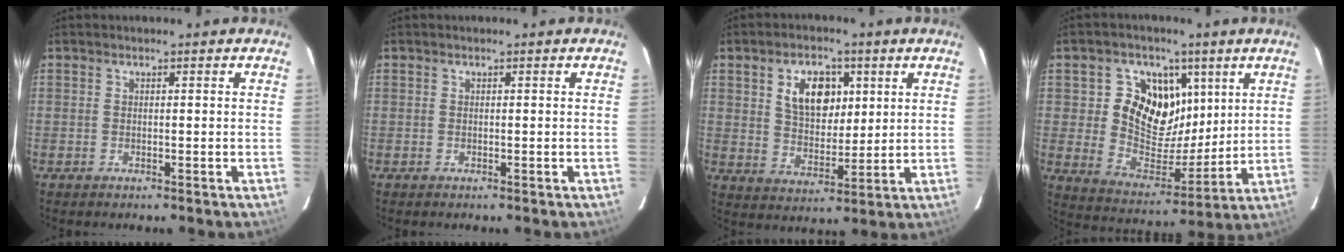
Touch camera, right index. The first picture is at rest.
{"total": 0.0}
{"total": 9.7, "force": [3.5, 6.2, 6.7], "torque": [-0.117, 0.014, 0.068]}
{"total": 14.0, "force": [4.7, 11.0, 7.4], "torque": [-0.149, 0.000, 0.091]}